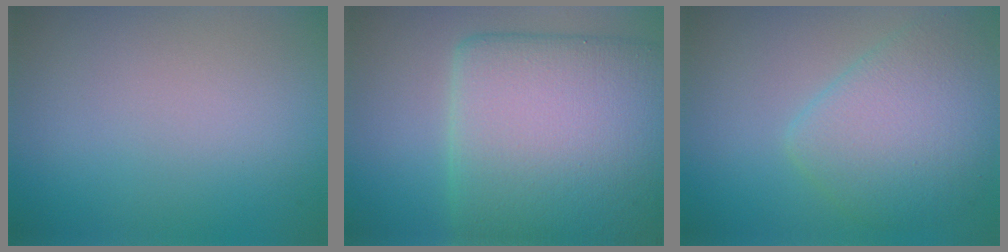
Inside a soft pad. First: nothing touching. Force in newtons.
{"total": 13.1, "press": 13.1, "slide": 0.4}
{"total": 5.4, "press": 5.4, "slide": 0.2}